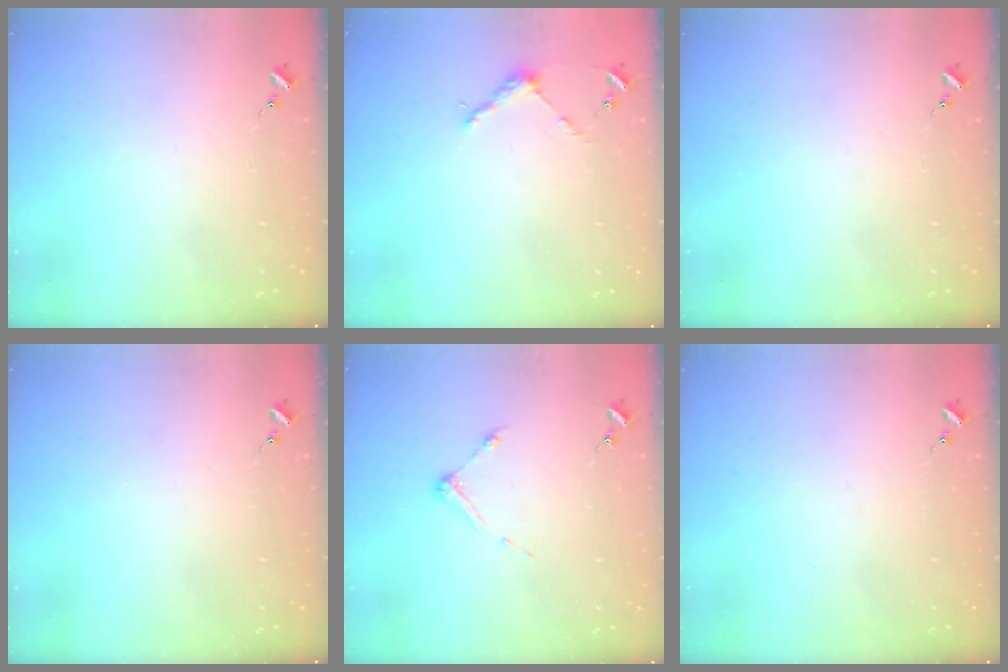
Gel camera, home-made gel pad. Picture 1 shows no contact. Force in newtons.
{"total": 3.8, "press": 3.8, "slide": 0.3}
{"total": 0.0}
{"total": 0.0}
{"total": 6.9, "press": 6.9, "slide": 0.5}
{"total": 0.0}